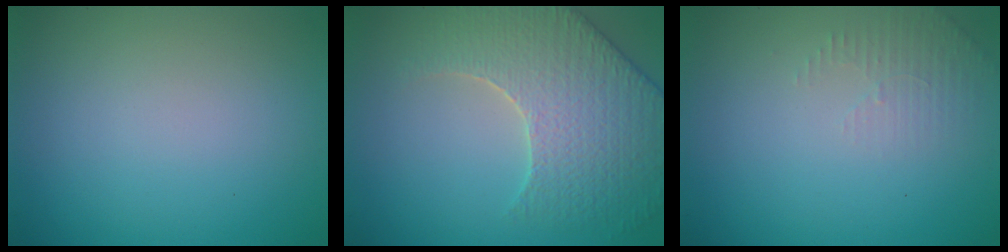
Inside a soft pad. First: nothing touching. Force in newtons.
{"total": 6.0, "press": 5.4, "slide": 2.7}
{"total": 1.5, "press": 1.5, "slide": 0.4}